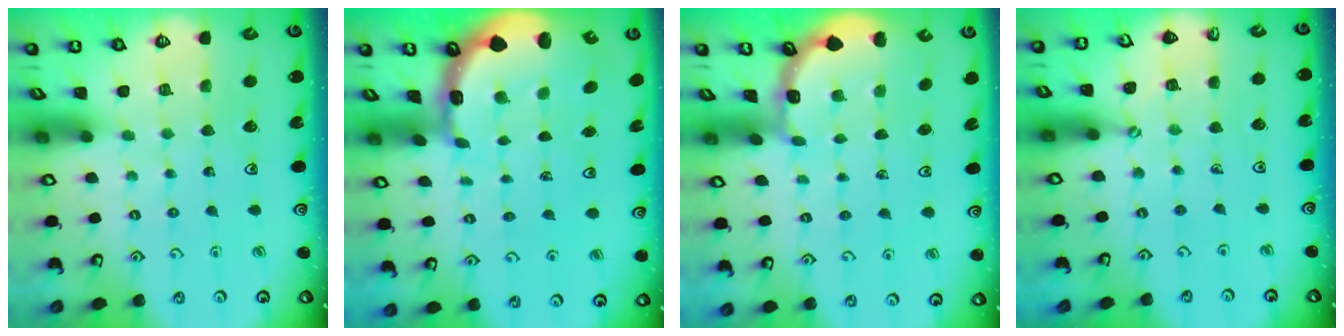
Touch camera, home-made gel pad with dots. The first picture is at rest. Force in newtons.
{"total": 2.2, "press": 2.0, "slide": 1.0}
{"total": 2.1, "press": 2.1, "slide": 0.2}
{"total": 2.7, "press": 2.7, "slide": 0.4}